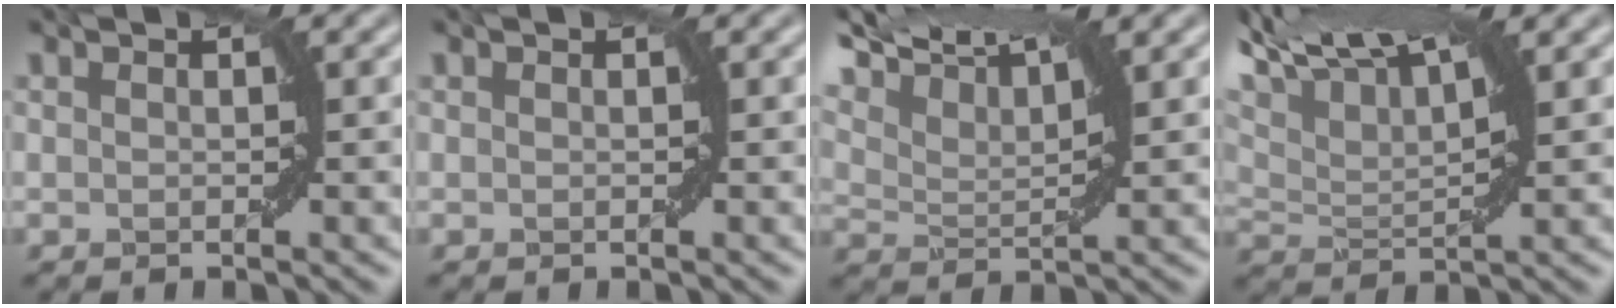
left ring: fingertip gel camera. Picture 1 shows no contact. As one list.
[{"total": 0.0}, {"total": 8.0, "force": [6.9, 1.5, 3.8], "torque": [-0.092, 0.026, 0.103]}, {"total": 9.7, "force": [6.7, 3.1, 6.3], "torque": [-0.125, 0.036, 0.108]}]